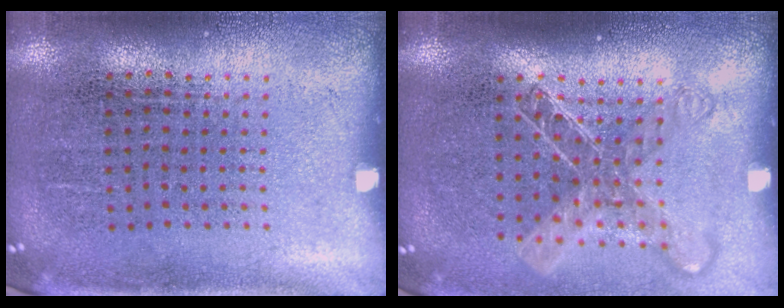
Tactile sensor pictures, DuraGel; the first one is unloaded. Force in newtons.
{"total": 1.7, "press": 1.3, "slide": 1.0}